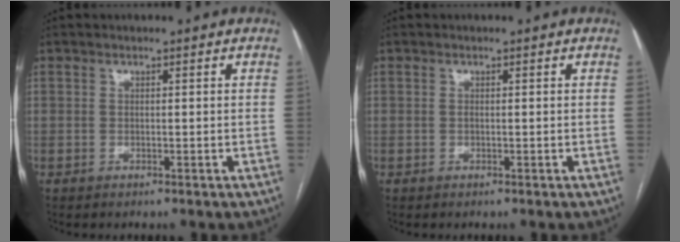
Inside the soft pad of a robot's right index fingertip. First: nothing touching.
{"total": 0.0}